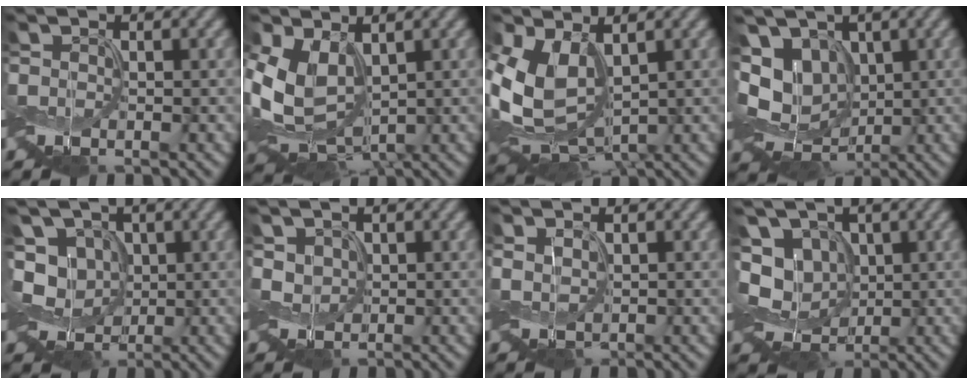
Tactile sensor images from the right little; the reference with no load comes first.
{"total": 7.1, "force": [0.6, 4.8, 5.2], "torque": [-0.123, -0.016, 0.015]}
{"total": 8.1, "force": [1.1, 5.2, 6.1], "torque": [-0.153, -0.015, 0.031]}
{"total": 9.1, "force": [1.0, 7.1, 5.6], "torque": [-0.120, -0.003, 0.017]}
{"total": 5.7, "force": [-0.3, 4.7, 3.3], "torque": [-0.064, -0.002, -0.015]}
{"total": 1.7, "force": [0.3, 1.5, 0.6], "torque": [-0.024, 0.001, 0.005]}
{"total": 0.9, "force": [0.4, 0.7, 0.4], "torque": [-0.017, -0.001, 0.009]}
{"total": 7.2, "force": [-0.1, 5.7, 4.3], "torque": [-0.088, 0.001, -0.005]}